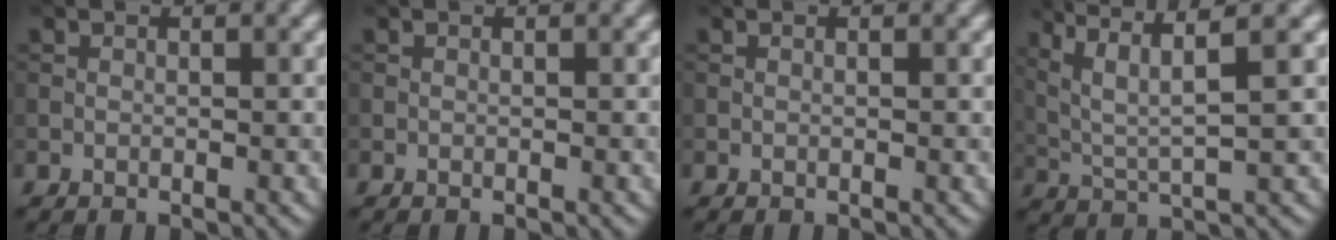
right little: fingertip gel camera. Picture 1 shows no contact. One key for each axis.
{"total": 0.0}
{"total": 0.0}
{"total": 6.3, "fx": 3.2, "fy": 1.1, "fz": 5.3, "tx": -0.107, "ty": 0.011, "tz": 0.067}